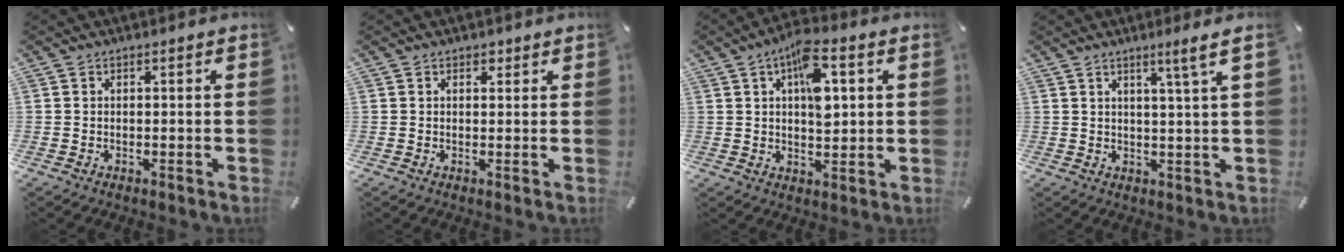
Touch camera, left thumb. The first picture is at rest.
{"total": 1.2, "force": [0.8, 0.8, 0.4], "torque": [0.000, -0.002, 0.013]}
{"total": 9.9, "force": [3.2, 4.7, 8.2], "torque": [-0.122, -0.003, 0.049]}
{"total": 5.7, "force": [3.1, -0.6, 4.8], "torque": [-0.082, -0.010, 0.046]}